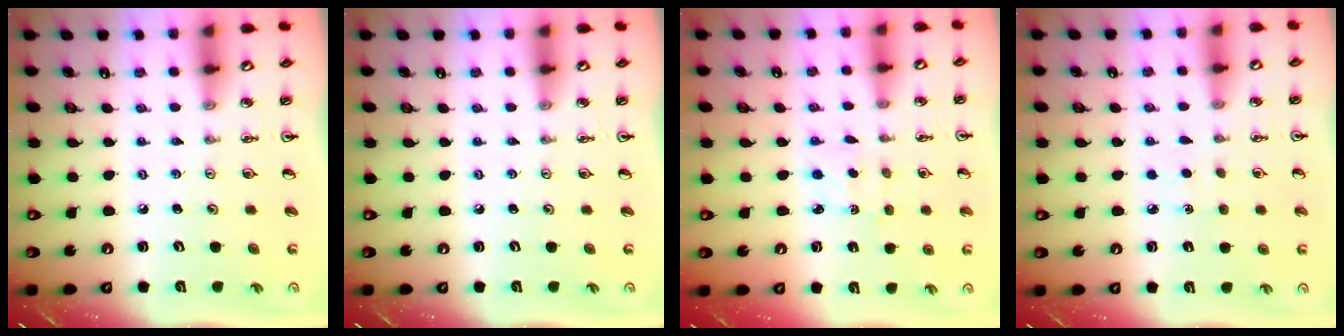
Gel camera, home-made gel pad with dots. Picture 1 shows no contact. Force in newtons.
{"total": 0.0}
{"total": 2.5, "press": 2.4, "slide": 0.6}
{"total": 2.9, "press": 2.9, "slide": 0.4}